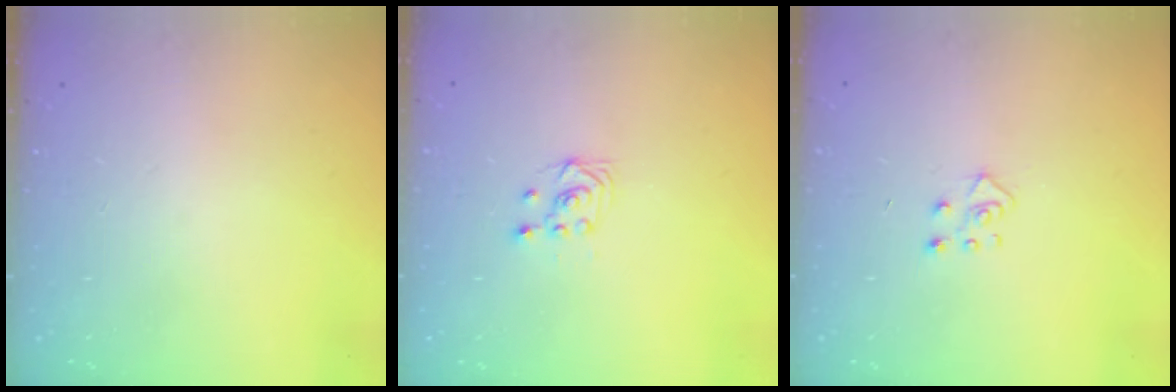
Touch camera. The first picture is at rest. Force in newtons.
{"total": 2.5, "press": 2.2, "slide": 1.2}
{"total": 5.5, "press": 5.5, "slide": 0.5}